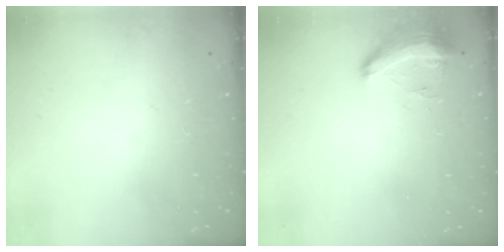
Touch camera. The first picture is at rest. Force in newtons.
{"total": 14.6, "press": 10.5, "slide": 10.2}